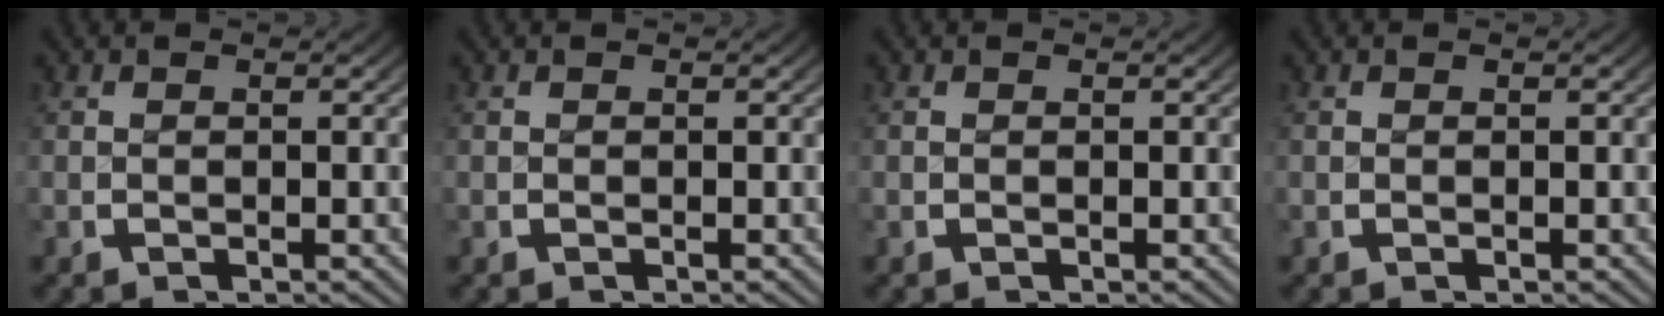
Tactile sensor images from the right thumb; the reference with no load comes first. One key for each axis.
{"total": 0.0}
{"total": 0.0}
{"total": 0.0}